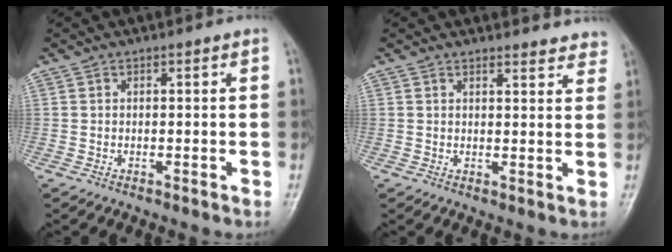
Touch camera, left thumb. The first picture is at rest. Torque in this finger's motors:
{"motor_torque": [-0.79, 0.10, -0.39, -0.23, -0.06]}